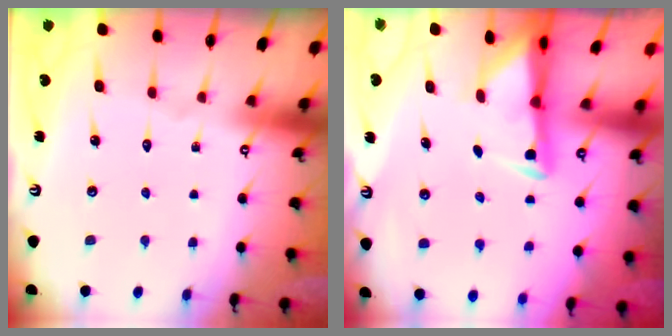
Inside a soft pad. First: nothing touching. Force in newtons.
{"total": 2.7, "press": 2.6, "slide": 0.5}